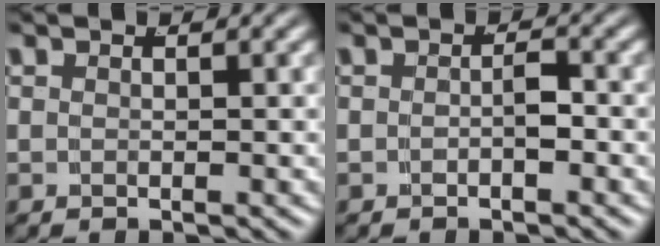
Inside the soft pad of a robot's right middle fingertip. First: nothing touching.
{"total": 1.0, "force": [-0.7, 0.1, 0.8], "torque": [-0.010, -0.004, -0.008]}